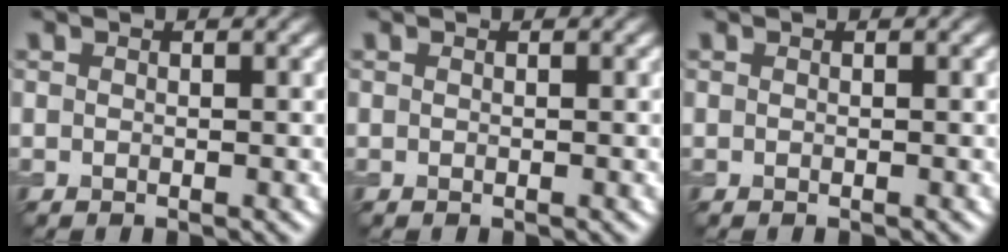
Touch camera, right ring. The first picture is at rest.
{"total": 0.0}
{"total": 0.0}